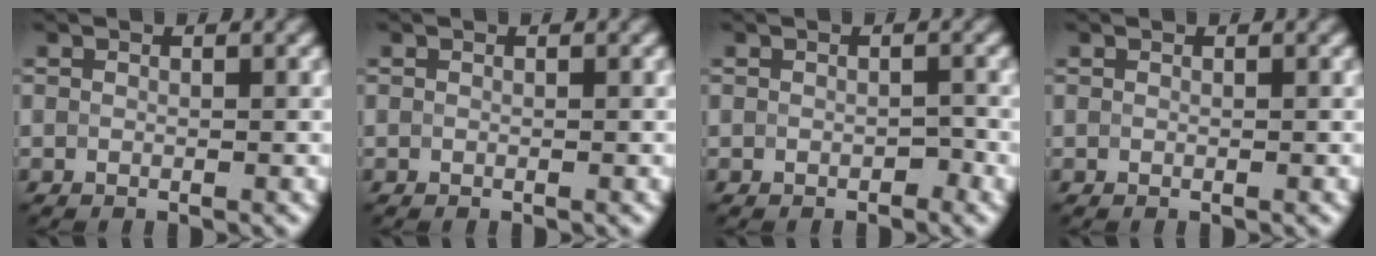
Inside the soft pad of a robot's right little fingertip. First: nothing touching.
{"total": 0.0}
{"total": 0.8, "force": [-0.5, 0.5, 0.3], "torque": [-0.005, 0.006, -0.008]}
{"total": 0.0}